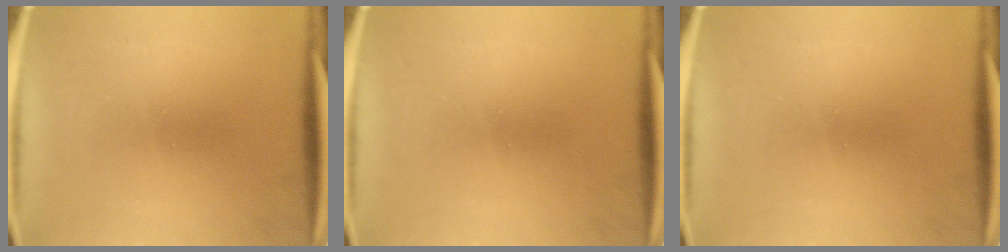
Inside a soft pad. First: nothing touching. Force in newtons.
{"total": 0.0}
{"total": 0.0}